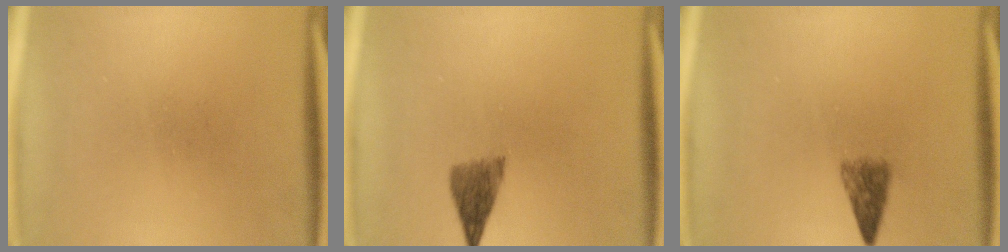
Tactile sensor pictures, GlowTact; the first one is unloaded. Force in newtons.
{"total": 3.6}
{"total": 2.9}